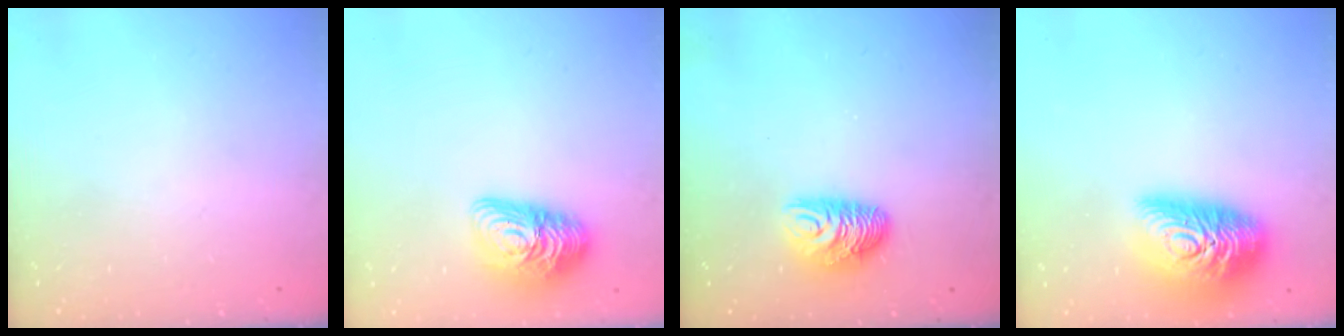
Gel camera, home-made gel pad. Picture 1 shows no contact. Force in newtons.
{"total": 13.0, "press": 13.0, "slide": 0.6}
{"total": 9.0, "press": 9.0, "slide": 0.2}
{"total": 19.1, "press": 19.1, "slide": 1.2}